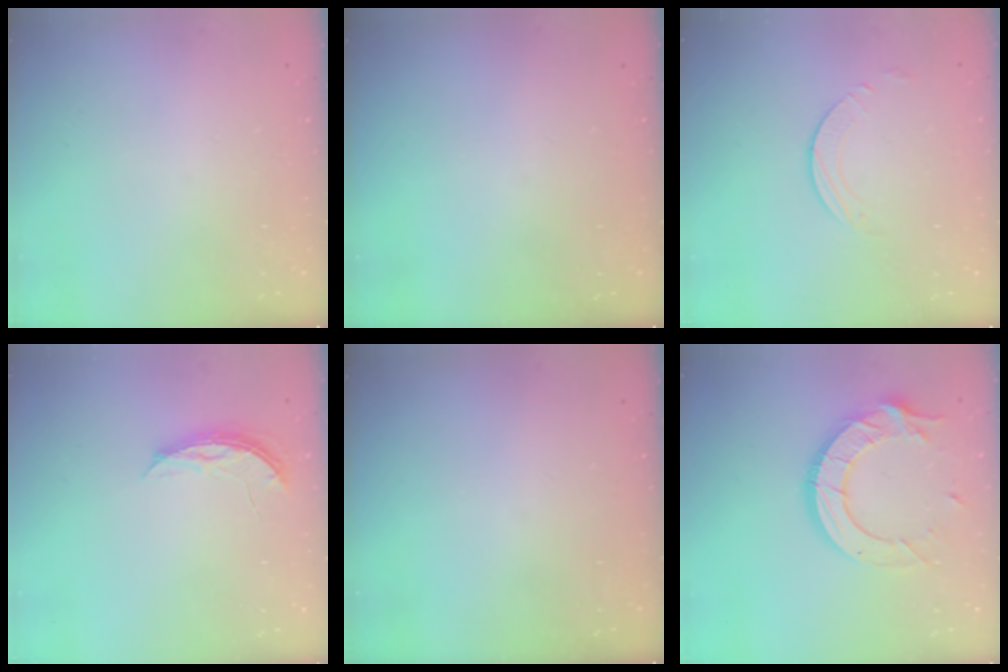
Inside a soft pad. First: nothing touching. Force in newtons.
{"total": 0.0}
{"total": 3.2, "press": 3.2, "slide": 0.3}
{"total": 5.8, "press": 5.7, "slide": 0.5}
{"total": 0.0}
{"total": 15.2, "press": 15.2, "slide": 1.3}